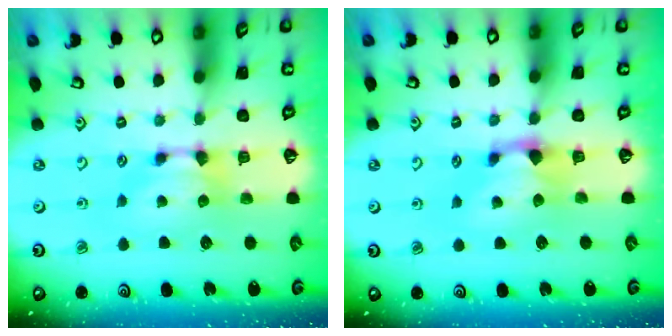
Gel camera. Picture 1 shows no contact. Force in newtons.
{"total": 1.3, "press": 0.4, "slide": 1.2}